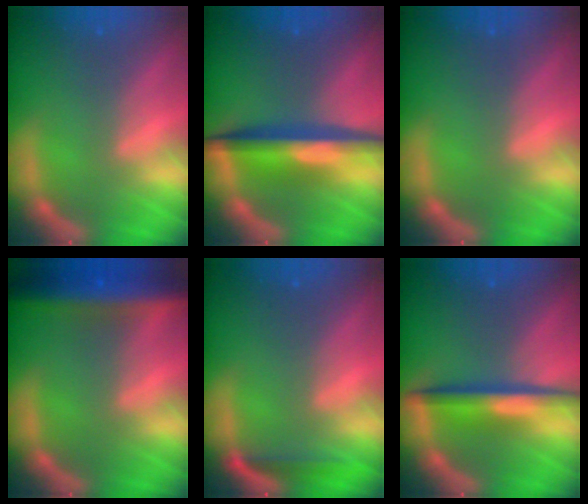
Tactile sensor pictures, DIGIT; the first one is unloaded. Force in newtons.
{"total": 7.1}
{"total": 0.0}
{"total": 9.0}
{"total": 2.5}
{"total": 5.0}